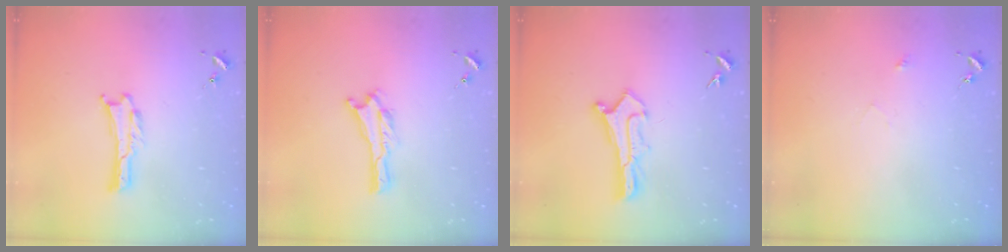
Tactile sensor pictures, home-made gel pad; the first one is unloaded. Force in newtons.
{"total": 0.0}
{"total": 1.1, "press": 1.1, "slide": 0.1}
{"total": 2.5, "press": 2.5, "slide": 0.2}